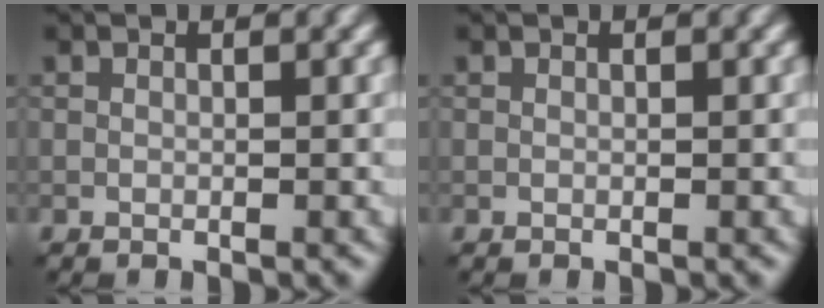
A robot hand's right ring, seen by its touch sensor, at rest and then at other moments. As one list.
[{"total": 0.0}]